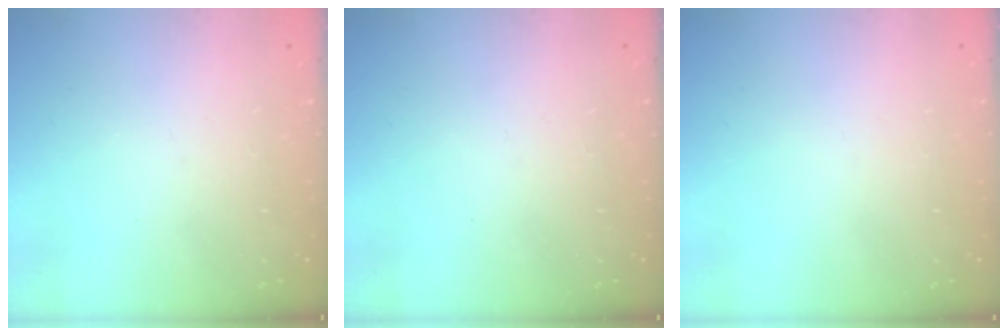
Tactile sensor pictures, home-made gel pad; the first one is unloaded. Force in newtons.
{"total": 0.0}
{"total": 0.0}